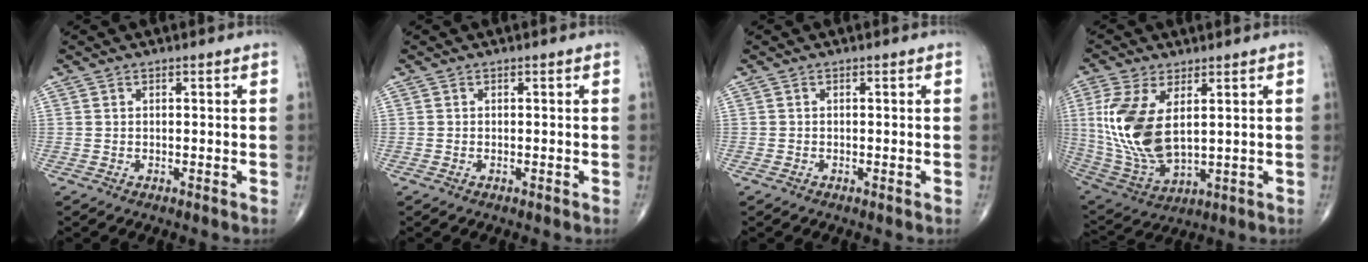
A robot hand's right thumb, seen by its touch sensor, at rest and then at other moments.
{"total": 0.0}
{"total": 0.0}
{"total": 15.5, "force": [2.9, 7.9, 13.0], "torque": [-0.281, -0.017, 0.073]}